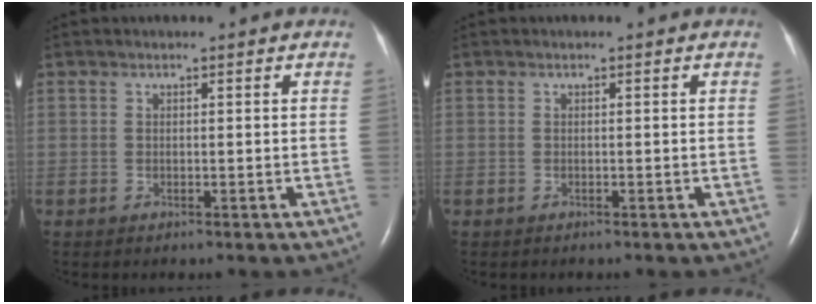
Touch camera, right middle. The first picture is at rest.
{"total": 0.0}